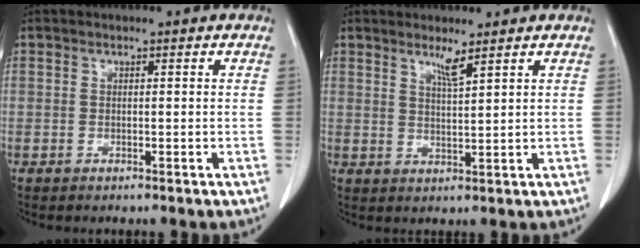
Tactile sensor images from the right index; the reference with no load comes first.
{"total": 2.7, "force": [2.1, -0.3, 1.8], "torque": [-0.034, -0.010, 0.041]}